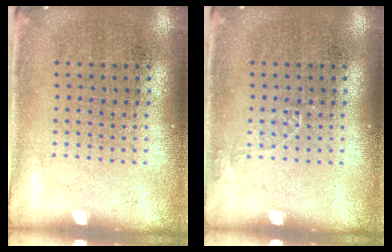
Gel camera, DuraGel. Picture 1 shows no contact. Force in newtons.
{"total": 0.7, "press": 0.7, "slide": 0.1}